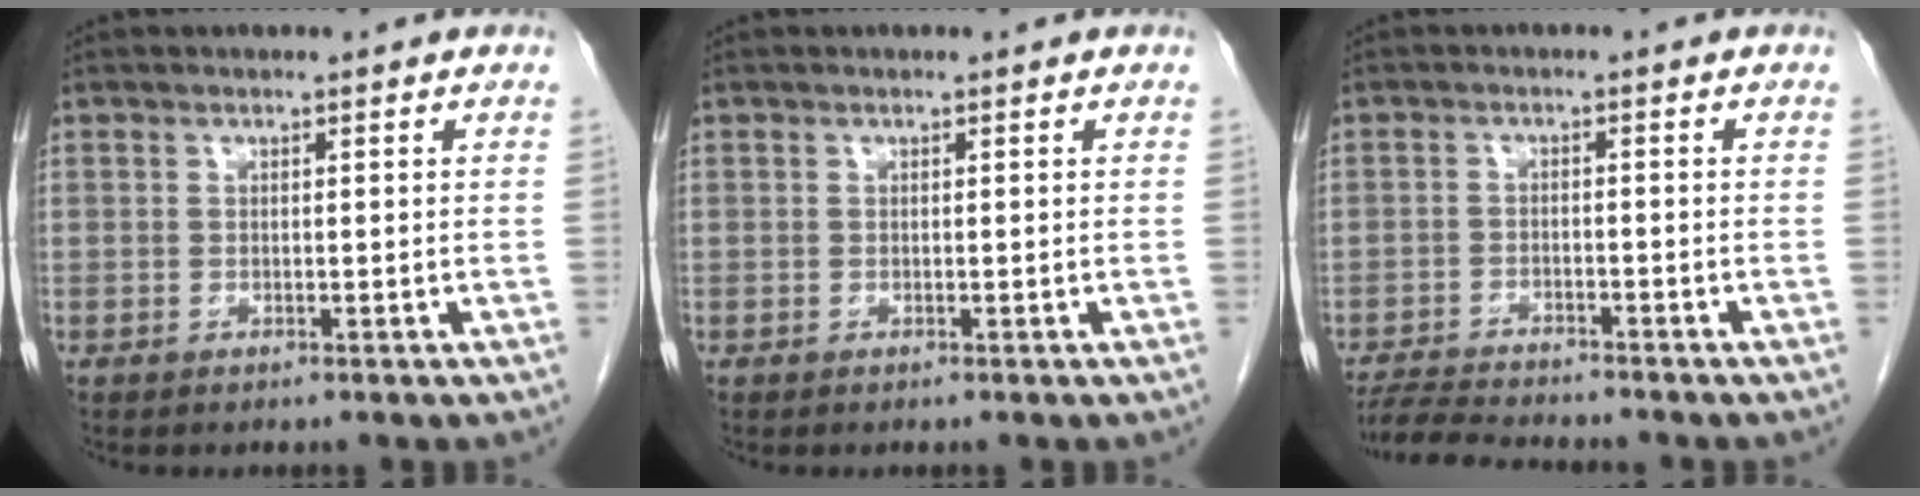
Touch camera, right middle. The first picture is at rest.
{"total": 0.0}
{"total": 7.4, "force": [-7.0, 0.3, 2.2], "torque": [-0.038, -0.014, -0.118]}